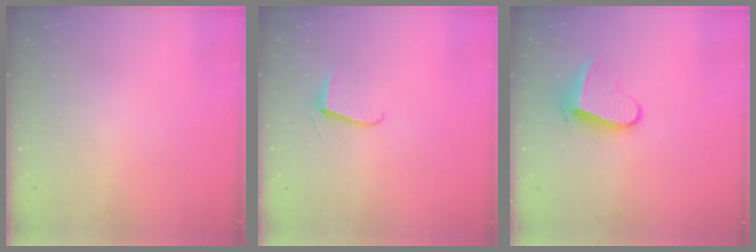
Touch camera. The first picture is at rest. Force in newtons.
{"total": 5.9, "press": 5.8, "slide": 0.6}
{"total": 9.4, "press": 9.4, "slide": 0.7}